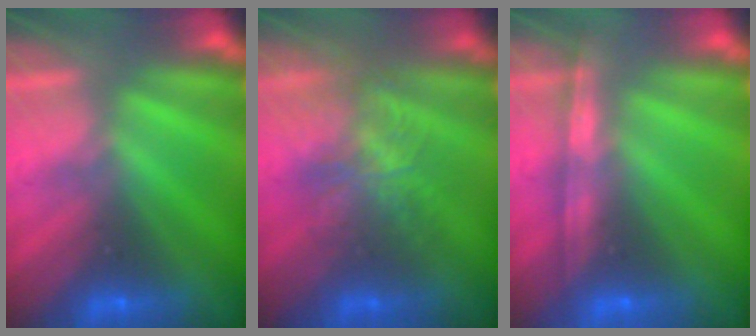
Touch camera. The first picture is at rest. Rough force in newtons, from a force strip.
{"total": 4.5}
{"total": 1.2}